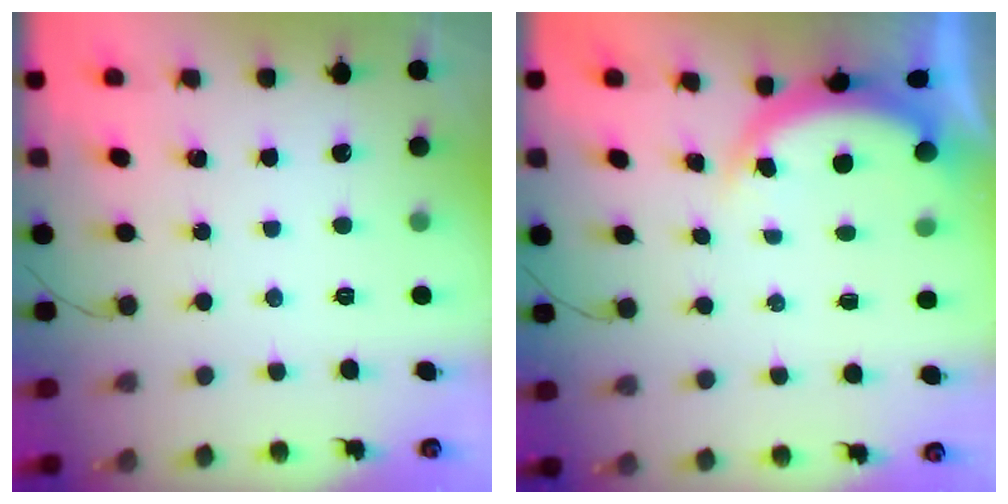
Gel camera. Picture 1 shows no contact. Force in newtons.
{"total": 4.7, "press": 4.7, "slide": 0.3}